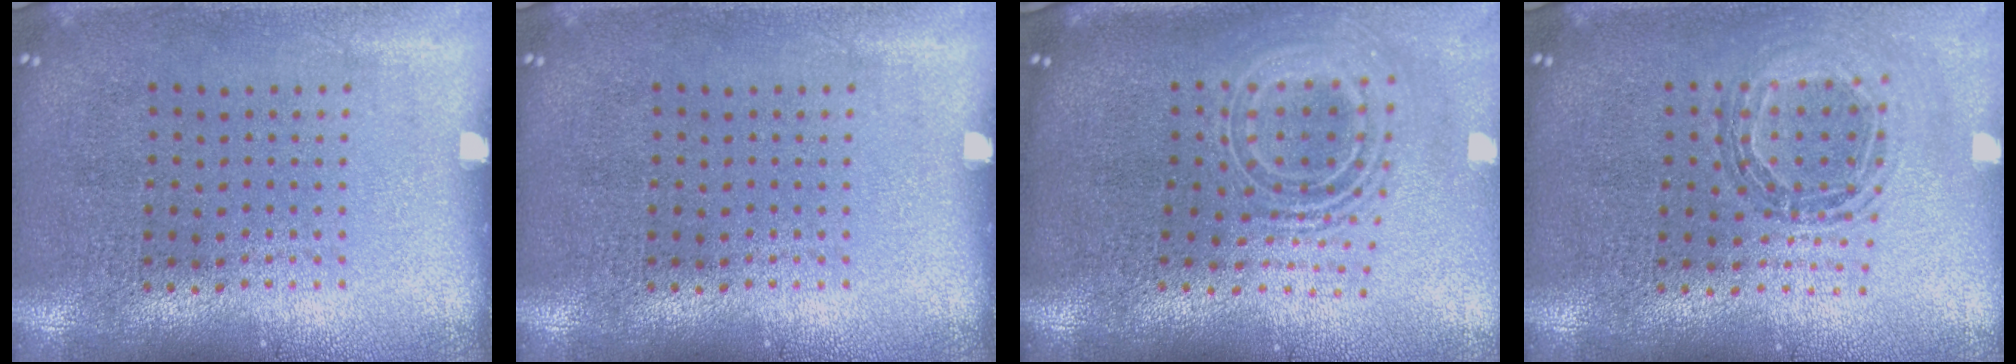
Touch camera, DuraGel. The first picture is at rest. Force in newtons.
{"total": 0.0}
{"total": 2.3, "press": 1.7, "slide": 1.6}
{"total": 0.8, "press": 0.8, "slide": 0.1}